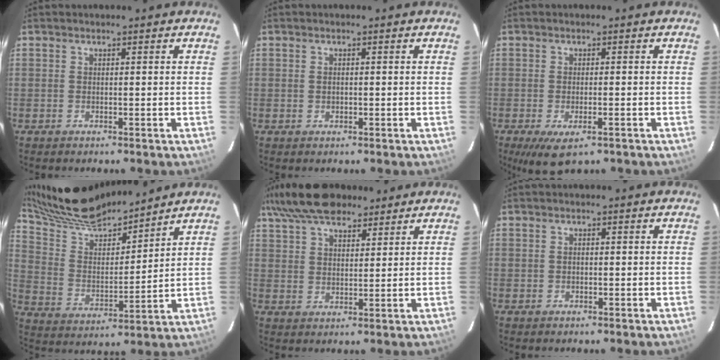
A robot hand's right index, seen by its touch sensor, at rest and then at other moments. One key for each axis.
{"total": 0.8, "fx": -0.1, "fy": 0.6, "fz": 0.4, "tx": -0.007, "ty": 0.002, "tz": -0.001}
{"total": 6.3, "fx": -3.7, "fy": 2.3, "fz": 4.6, "tx": -0.092, "ty": -0.025, "tz": -0.057}
{"total": 20.0, "fx": 18.0, "fy": 3.9, "fz": 7.9, "tx": -0.153, "ty": 0.013, "tz": 0.312}
{"total": 13.6, "fx": 10.1, "fy": 5.9, "fz": 7.0, "tx": -0.137, "ty": 0.053, "tz": 0.171}
{"total": 0.6, "fx": -0.1, "fy": 0.5, "fz": 0.3, "tx": -0.003, "ty": 0.002, "tz": -0.002}